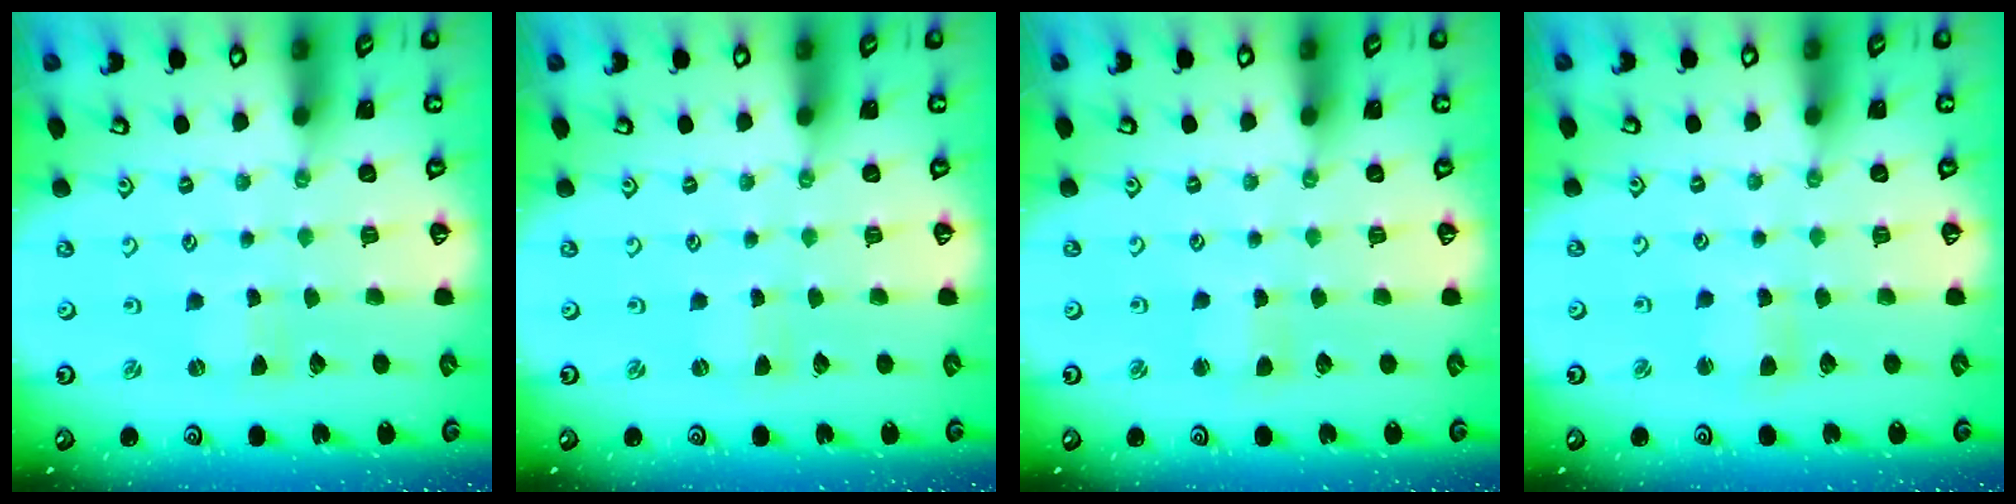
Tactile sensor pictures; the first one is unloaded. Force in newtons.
{"total": 0.0}
{"total": 3.0, "press": 3.0, "slide": 0.6}
{"total": 2.8, "press": 2.8, "slide": 0.3}